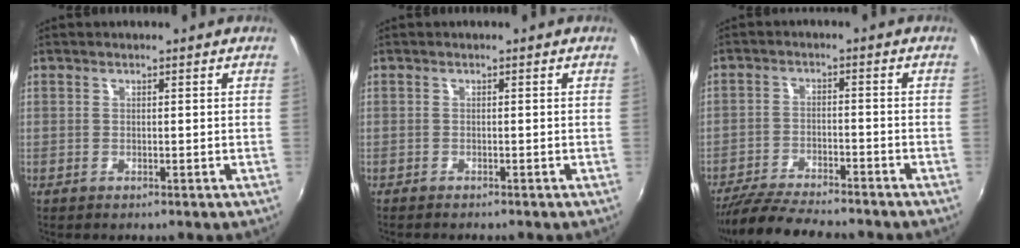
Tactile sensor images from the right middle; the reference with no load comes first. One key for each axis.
{"total": 1.2, "fx": -1.1, "fy": 0.2, "fz": 0.3, "tx": -0.008, "ty": -0.008, "tz": -0.020}
{"total": 12.2, "fx": -10.9, "fy": 2.3, "fz": 5.1, "tx": -0.125, "ty": -0.015, "tz": -0.184}